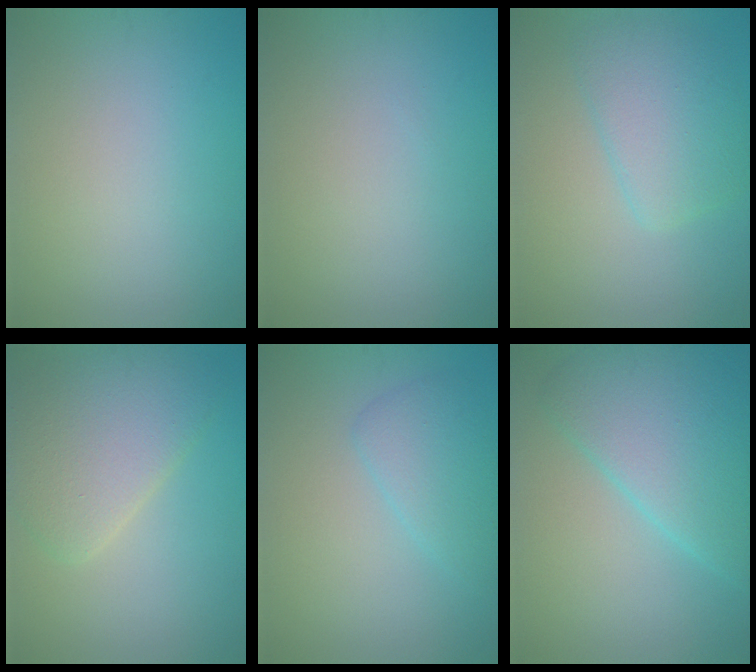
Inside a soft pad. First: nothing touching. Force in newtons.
{"total": 0.0}
{"total": 3.9, "press": 3.9, "slide": 0.4}
{"total": 5.5, "press": 5.5, "slide": 0.3}
{"total": 2.8, "press": 2.8, "slide": 0.2}
{"total": 7.9, "press": 7.9, "slide": 0.2}